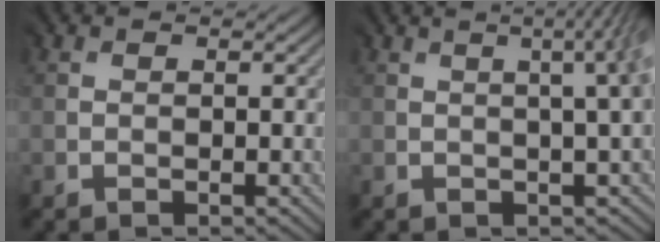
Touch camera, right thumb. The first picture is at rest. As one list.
[{"total": 5.9, "force": [1.0, 1.7, 5.6], "torque": [-0.032, 0.041, -0.010]}]